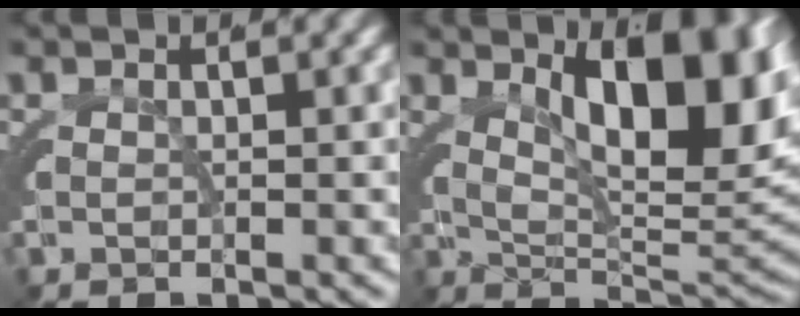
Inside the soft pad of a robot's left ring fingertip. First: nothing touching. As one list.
[{"total": 10.2, "force": [3.6, 3.9, 8.7], "torque": [-0.118, 0.015, 0.052]}]